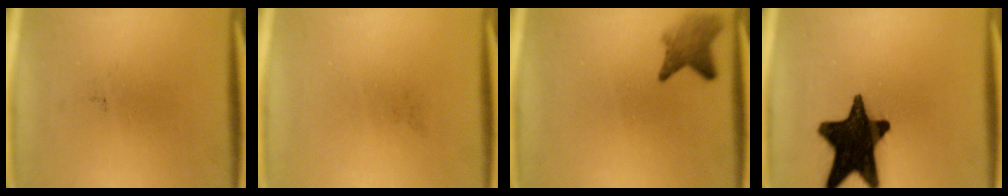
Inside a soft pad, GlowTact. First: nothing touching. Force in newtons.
{"total": 0.0}
{"total": 3.4}
{"total": 17.7}